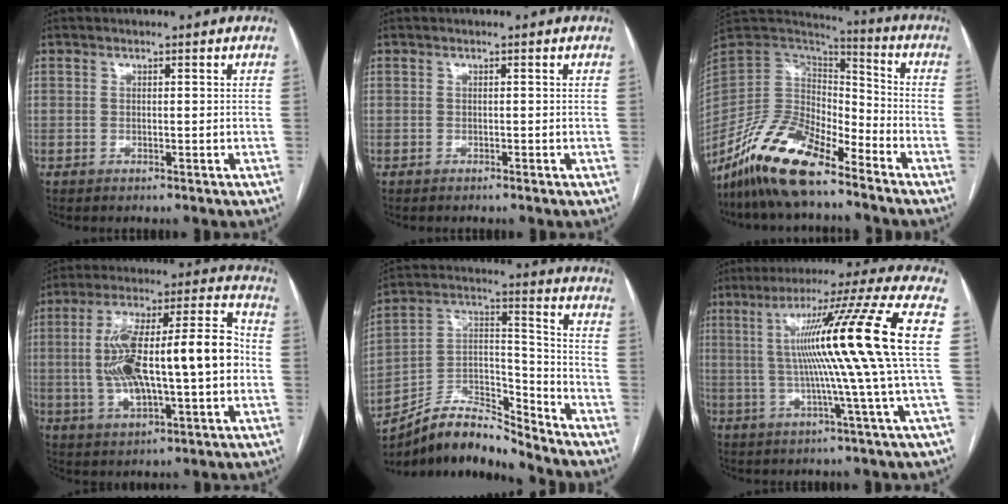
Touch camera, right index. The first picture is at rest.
{"total": 0.0}
{"total": 14.8, "force": [-11.0, 4.4, 8.9], "torque": [-0.172, 0.010, -0.207]}
{"total": 20.3, "force": [-0.5, 5.2, 19.6], "torque": [-0.346, 0.038, -0.003]}
{"total": 12.8, "force": [-12.2, 2.2, 3.5], "torque": [-0.052, 0.046, -0.225]}
{"total": 18.8, "force": [1.9, -3.0, 18.5], "torque": [-0.280, 0.012, 0.015]}